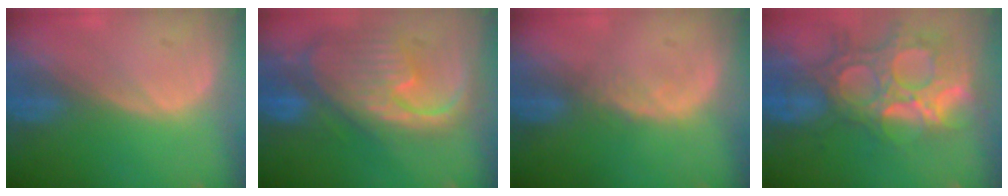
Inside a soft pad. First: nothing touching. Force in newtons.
{"total": 12.4, "press": 10.6, "slide": 6.5}
{"total": 1.4, "press": 1.4, "slide": 0.2}
{"total": 14.0, "press": 11.8, "slide": 7.5}